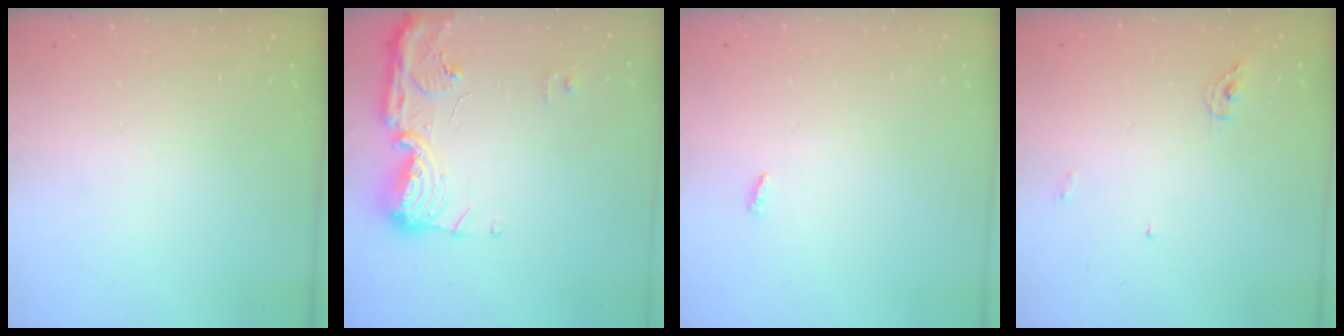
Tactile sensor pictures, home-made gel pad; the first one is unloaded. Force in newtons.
{"total": 15.0, "press": 14.9, "slide": 0.8}
{"total": 2.7, "press": 2.7, "slide": 0.2}
{"total": 4.3, "press": 4.3, "slide": 0.1}